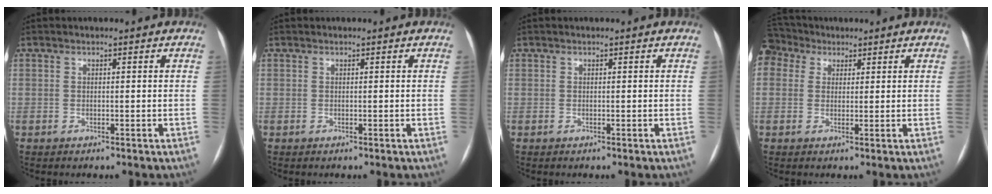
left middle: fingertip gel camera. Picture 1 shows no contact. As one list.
[{"total": 0.0}, {"total": 0.0}, {"total": 4.4, "force": [3.1, 3.0, 0.8], "torque": [-0.027, 0.030, 0.065]}]